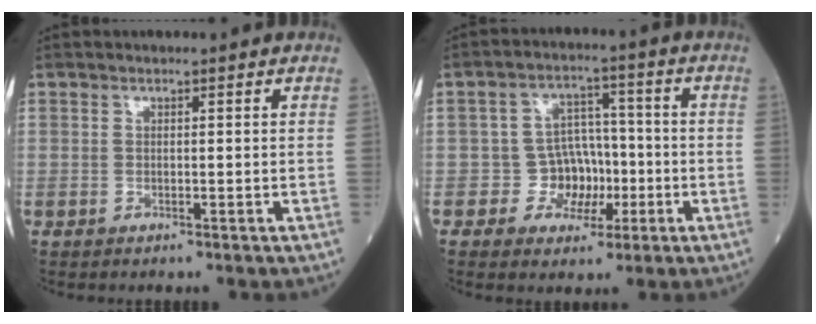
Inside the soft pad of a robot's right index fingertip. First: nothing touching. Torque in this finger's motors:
{"motor_torque": [0.32, 0.10, 0.07, 0.00]}